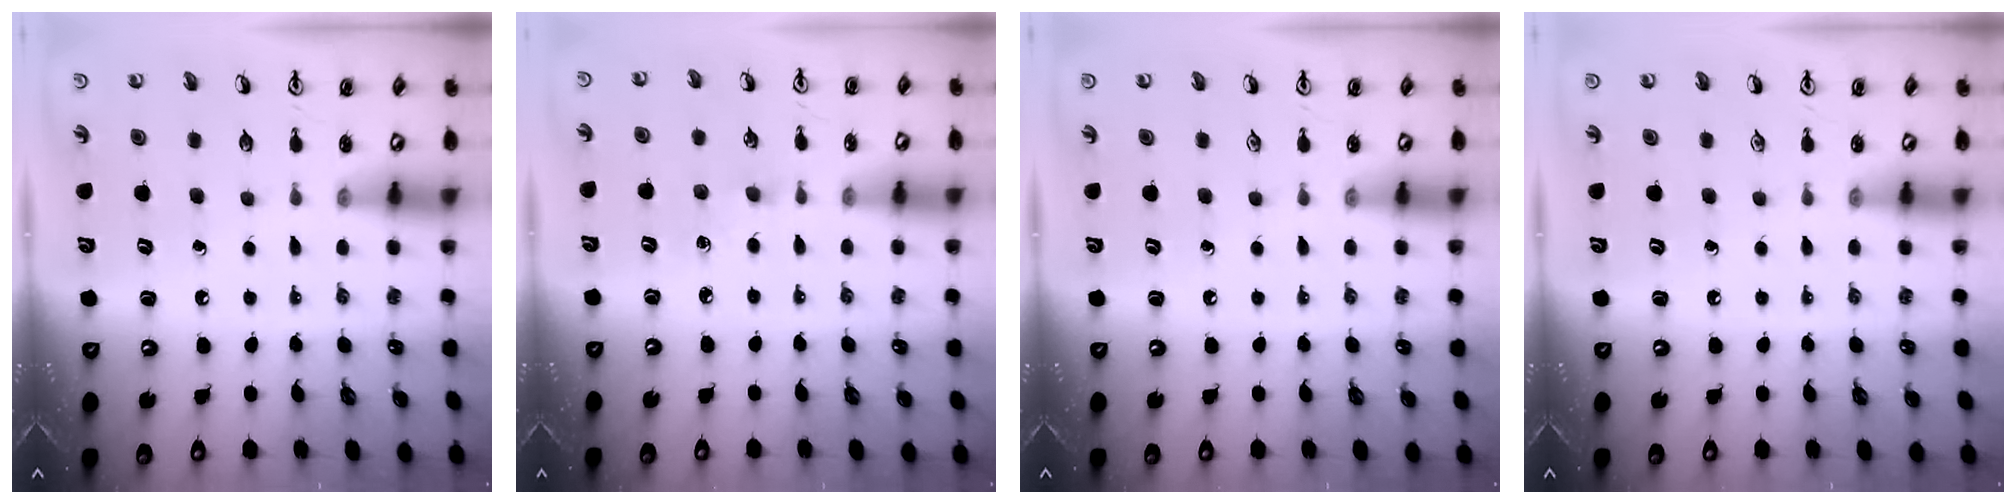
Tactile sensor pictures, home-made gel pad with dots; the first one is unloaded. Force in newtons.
{"total": 2.7, "press": 2.7, "slide": 0.4}
{"total": 0.0}
{"total": 0.0}